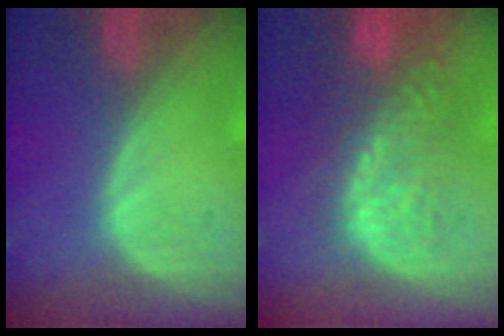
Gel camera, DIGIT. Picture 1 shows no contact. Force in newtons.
{"total": 10.8, "press": 9.7, "slide": 4.9}